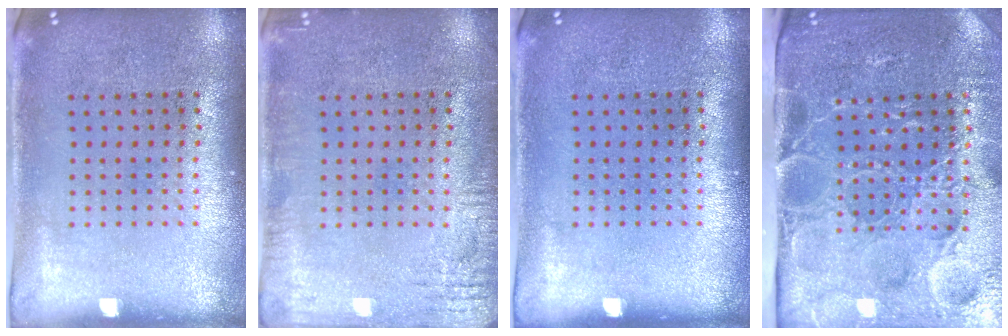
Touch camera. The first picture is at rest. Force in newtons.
{"total": 2.5, "press": 2.5, "slide": 0.2}
{"total": 0.0}
{"total": 4.9, "press": 4.1, "slide": 2.6}